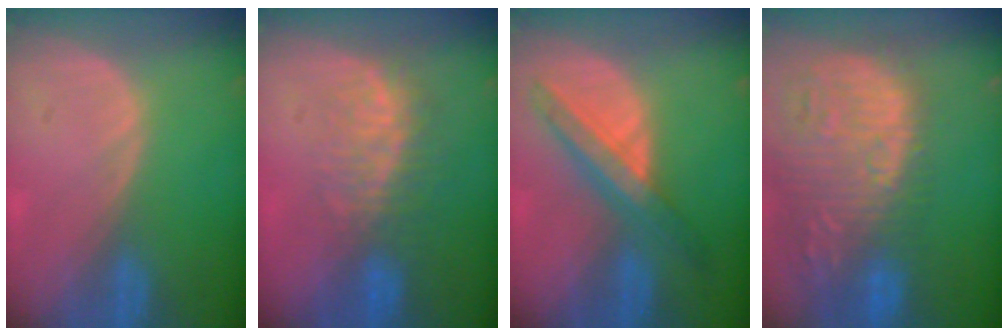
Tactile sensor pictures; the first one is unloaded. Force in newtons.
{"total": 7.5, "press": 7.0, "slide": 2.8}
{"total": 6.9, "press": 6.6, "slide": 1.7}
{"total": 16.0, "press": 13.2, "slide": 9.0}